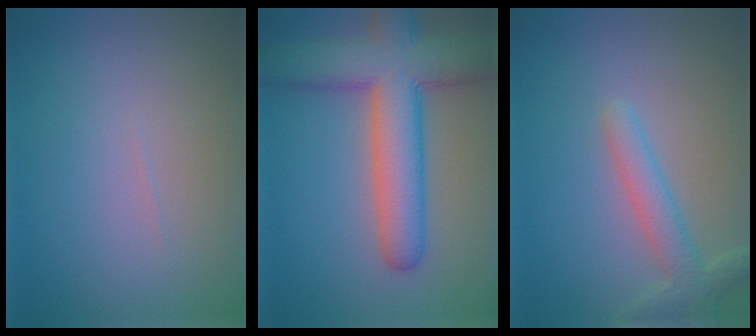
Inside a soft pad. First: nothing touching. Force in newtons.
{"total": 9.5, "press": 9.5, "slide": 0.8}
{"total": 3.0, "press": 3.0, "slide": 0.2}